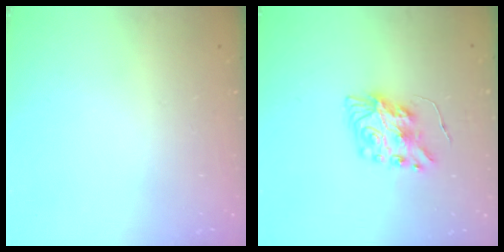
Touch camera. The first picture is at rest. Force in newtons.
{"total": 8.7, "press": 8.7, "slide": 0.3}